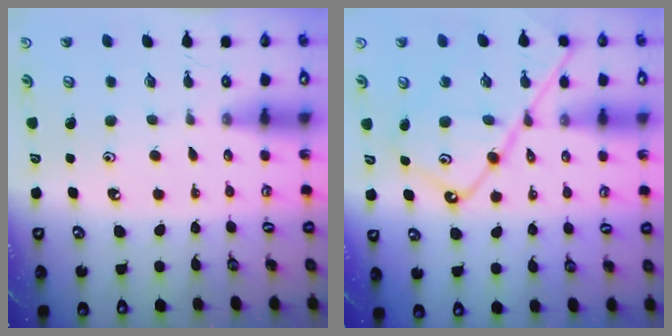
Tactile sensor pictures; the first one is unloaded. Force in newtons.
{"total": 13.3, "press": 13.3, "slide": 1.3}